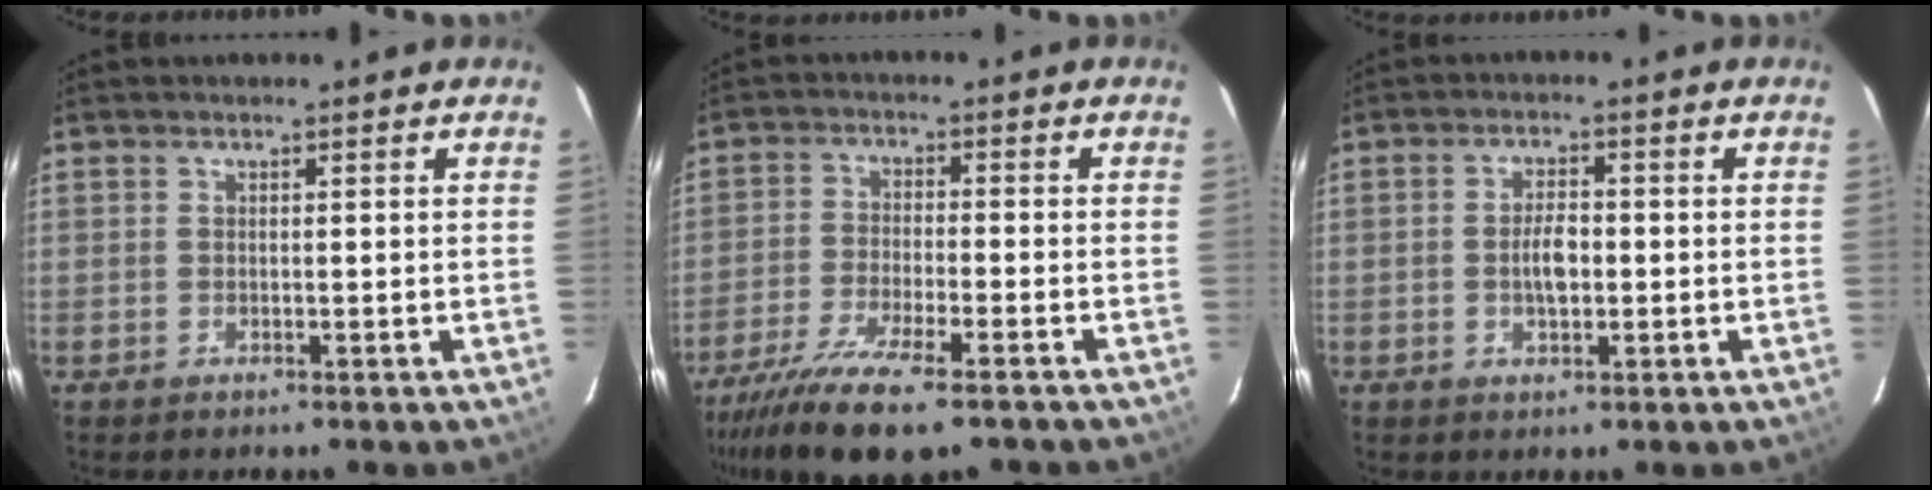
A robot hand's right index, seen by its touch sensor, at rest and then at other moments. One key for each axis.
{"total": 13.5, "fx": -10.0, "fy": 2.7, "fz": 8.7, "tx": -0.191, "ty": -0.041, "tz": -0.183}
{"total": 4.4, "fx": -0.6, "fy": 2.2, "fz": 3.8, "tx": -0.069, "ty": 0.003, "tz": -0.006}